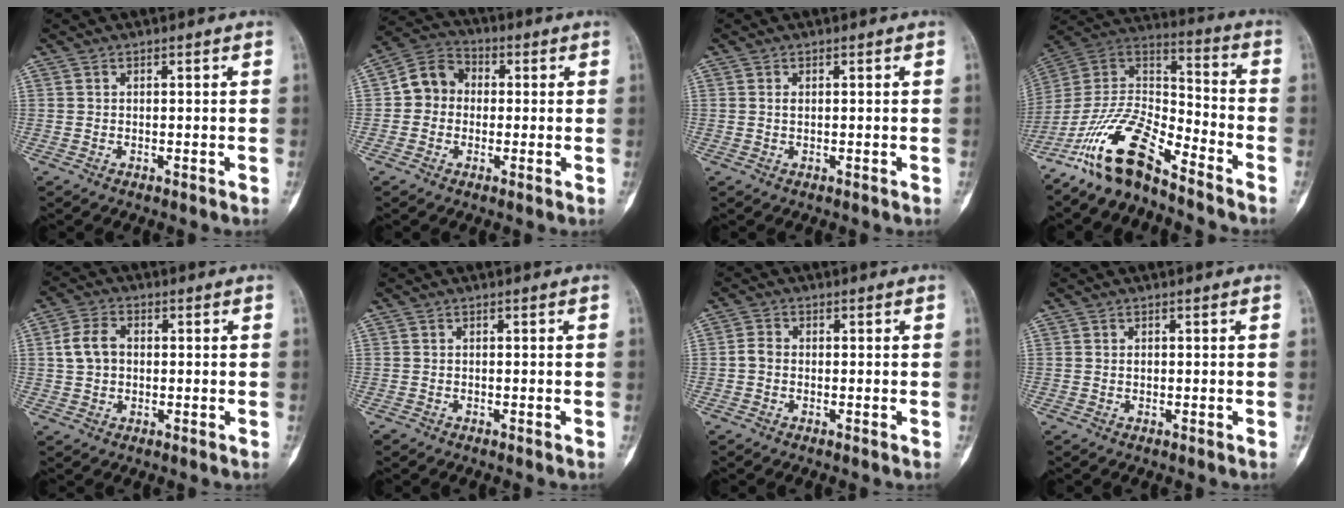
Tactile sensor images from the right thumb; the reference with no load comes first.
{"total": 7.5, "force": [-0.1, 6.6, 3.6], "torque": [-0.039, 0.026, -0.020]}
{"total": 0.6, "force": [0.1, 0.2, 0.5], "torque": [-0.013, 0.000, 0.002]}
{"total": 16.4, "force": [-12.0, 5.2, 10.0], "torque": [-0.180, 0.086, -0.230]}
{"total": 5.6, "force": [0.4, 4.2, 3.7], "torque": [-0.068, 0.014, 0.006]}
{"total": 0.6, "force": [-0.4, 0.4, 0.0], "torque": [-0.005, 0.001, -0.010]}
{"total": 2.2, "force": [-0.5, 1.7, 1.2], "torque": [-0.019, 0.005, -0.017]}
{"total": 0.6, "force": [0.1, 0.4, 0.4], "torque": [-0.001, 0.002, 0.001]}